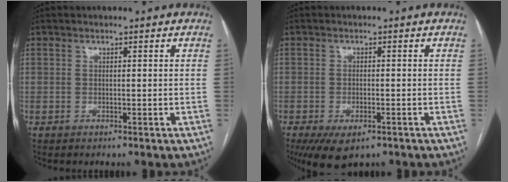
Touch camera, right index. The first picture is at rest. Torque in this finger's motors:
{"motor_torque": [1.26, -0.88, 0.35, 0.06]}